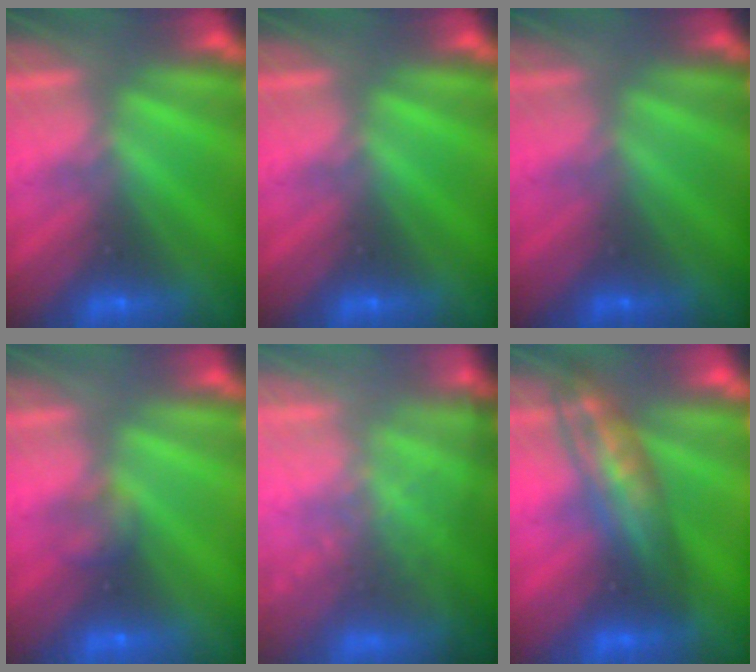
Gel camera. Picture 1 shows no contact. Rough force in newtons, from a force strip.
{"total": 0.0}
{"total": 2.6}
{"total": 1.2}
{"total": 8.1}
{"total": 2.8}